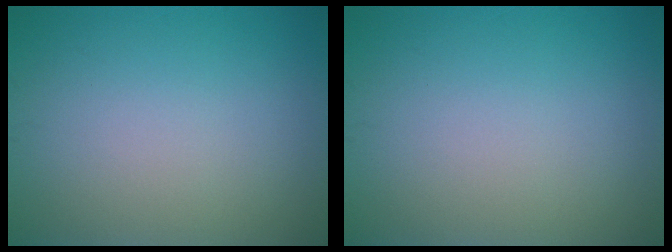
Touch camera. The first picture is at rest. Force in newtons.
{"total": 0.0}